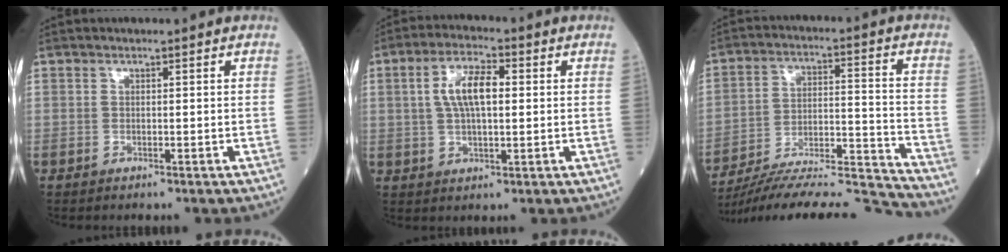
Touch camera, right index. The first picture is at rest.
{"total": 7.3, "force": [1.2, 2.5, 6.7], "torque": [-0.134, 0.016, 0.022]}
{"total": 19.4, "force": [-18.5, -0.6, 5.6], "torque": [-0.093, 0.007, -0.292]}